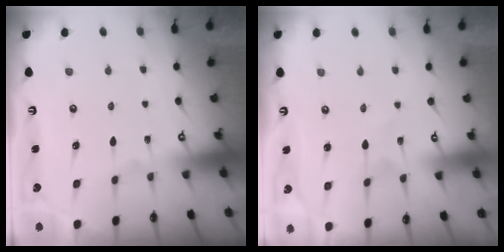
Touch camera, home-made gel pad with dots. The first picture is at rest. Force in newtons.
{"total": 2.5, "press": 2.5, "slide": 0.3}